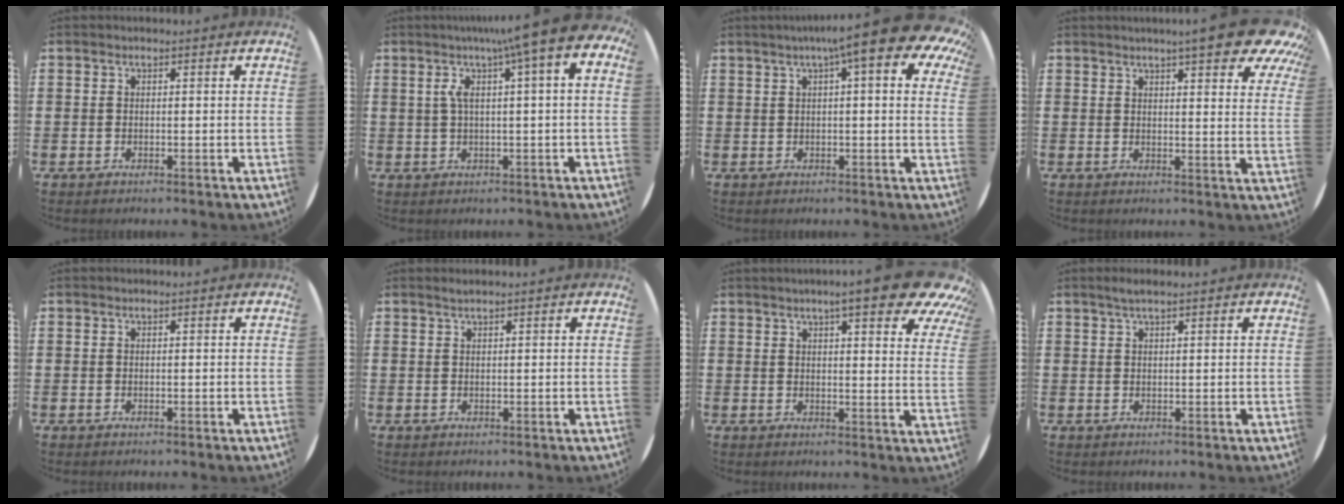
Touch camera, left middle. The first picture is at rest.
{"total": 7.4, "force": [2.9, 0.3, 6.8], "torque": [-0.123, -0.007, 0.042]}
{"total": 10.1, "force": [6.1, 1.4, 7.9], "torque": [-0.124, -0.018, 0.094]}
{"total": 9.2, "force": [7.2, 1.1, 5.7], "torque": [-0.085, -0.026, 0.119]}
{"total": 0.0}
{"total": 0.7, "force": [0.6, -0.1, 0.3], "torque": [-0.003, 0.001, 0.010]}
{"total": 10.3, "force": [7.6, 1.7, 6.8], "torque": [-0.099, -0.027, 0.124]}
{"total": 1.4, "force": [1.0, 0.0, 1.0], "torque": [-0.018, 0.004, 0.017]}